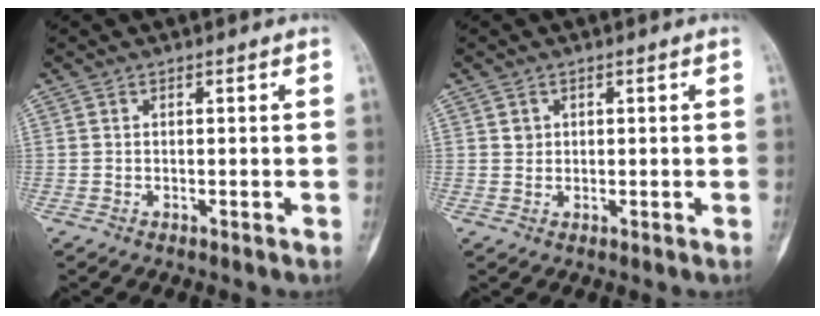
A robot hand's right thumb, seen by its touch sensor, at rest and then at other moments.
{"total": 1.2, "force": [0.5, 1.1, 0.3], "torque": [0.004, -0.001, 0.006]}